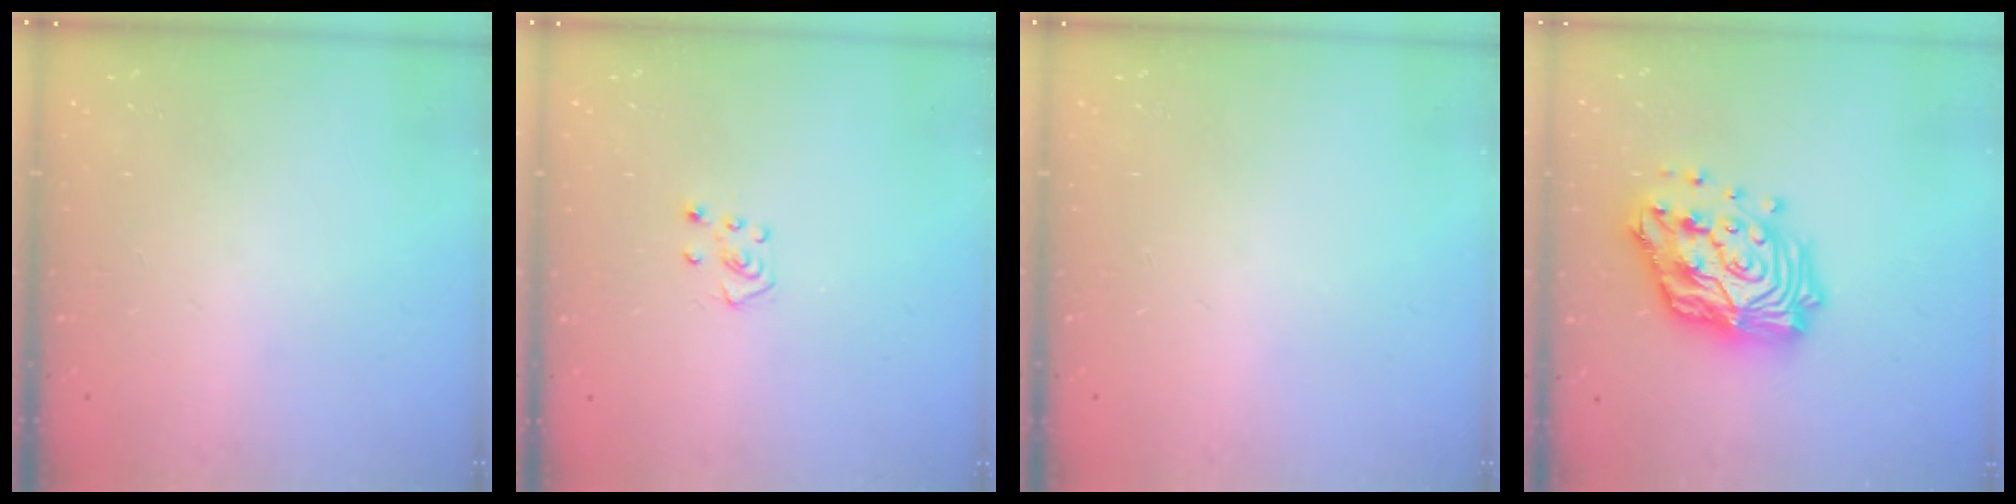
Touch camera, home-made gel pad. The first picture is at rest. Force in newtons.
{"total": 4.8, "press": 4.8, "slide": 0.4}
{"total": 0.0}
{"total": 19.2, "press": 19.1, "slide": 1.8}